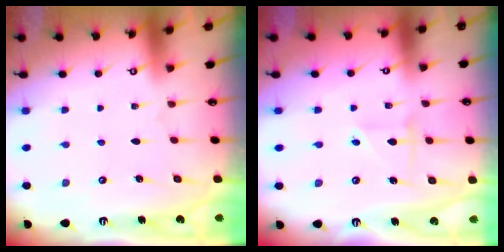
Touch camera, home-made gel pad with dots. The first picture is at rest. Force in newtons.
{"total": 3.6, "press": 3.5, "slide": 1.0}